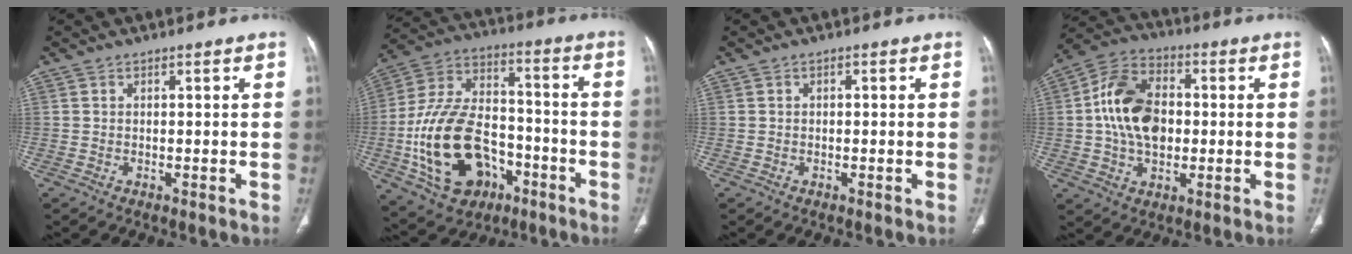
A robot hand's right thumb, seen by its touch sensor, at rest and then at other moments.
{"total": 22.5, "force": [-7.0, 15.0, 15.2], "torque": [-0.266, 0.046, -0.104]}
{"total": 0.6, "force": [0.0, 0.4, 0.4], "torque": [-0.004, 0.002, -0.001]}
{"total": 14.8, "force": [0.3, 10.0, 11.0], "torque": [-0.180, 0.022, 0.001]}